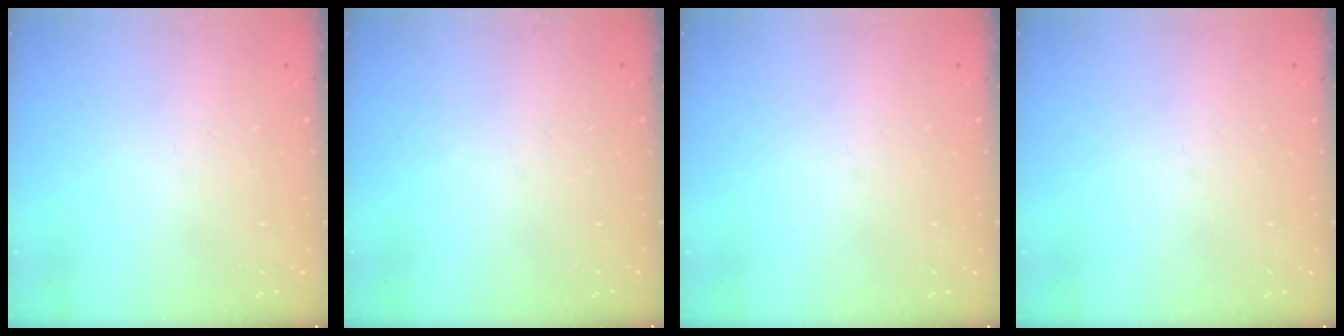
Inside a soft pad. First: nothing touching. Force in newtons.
{"total": 0.0}
{"total": 0.0}
{"total": 0.0}